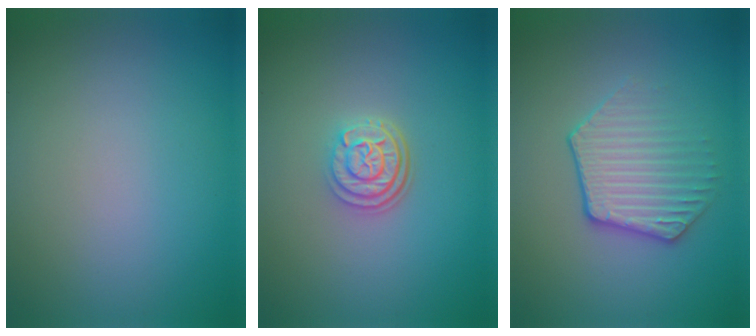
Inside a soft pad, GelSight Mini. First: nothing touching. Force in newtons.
{"total": 3.0, "press": 2.4, "slide": 1.8}
{"total": 3.5, "press": 3.1, "slide": 1.6}